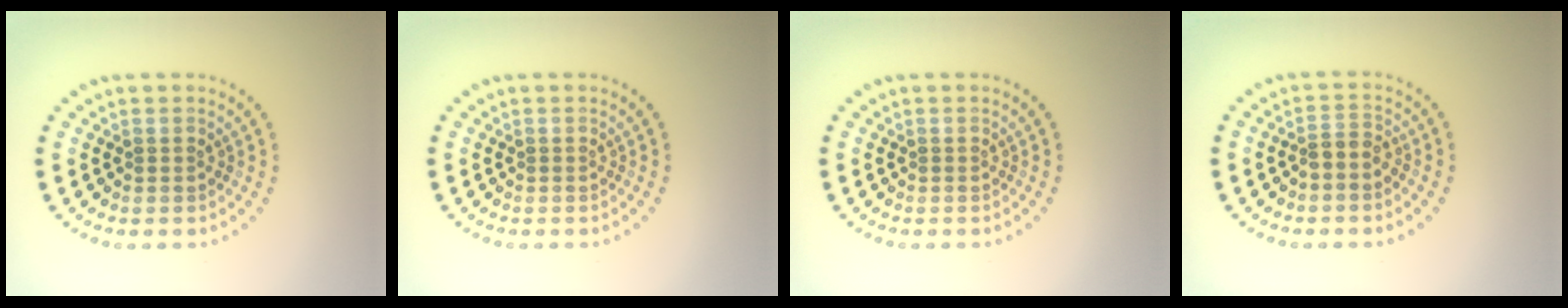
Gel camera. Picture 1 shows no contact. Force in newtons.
{"total": 0.0}
{"total": 0.0}
{"total": 1.8, "press": 1.4, "slide": 1.2}